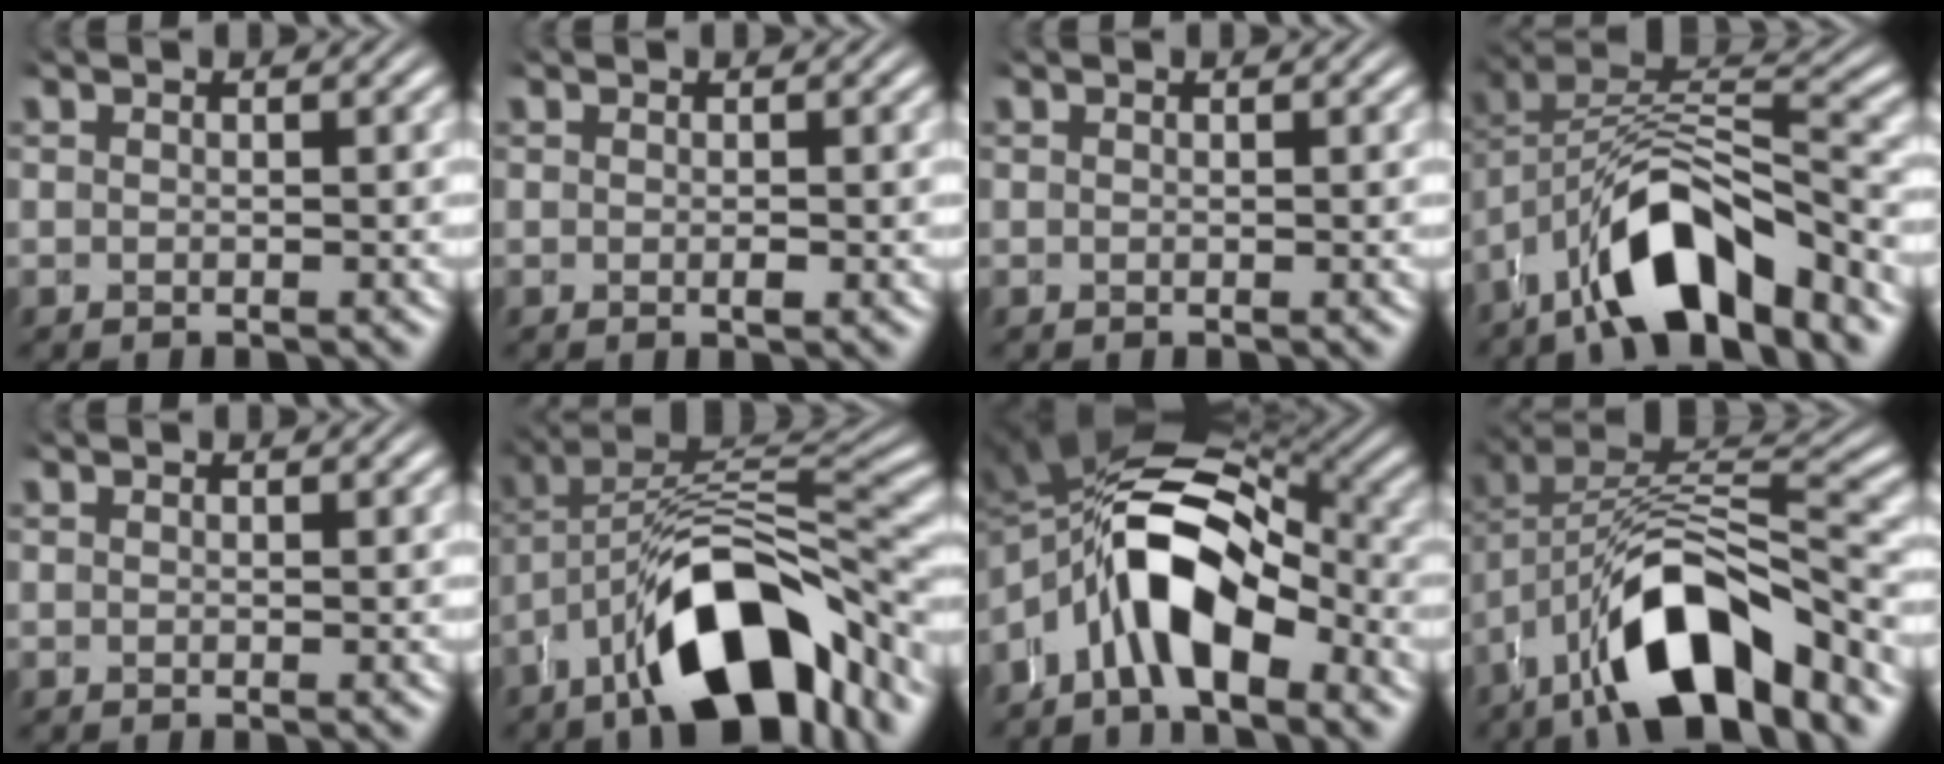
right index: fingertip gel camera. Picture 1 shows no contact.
{"total": 0.9, "force": [0.7, 0.2, 0.4], "torque": [-0.001, 0.007, 0.007]}
{"total": 0.0}
{"total": 7.3, "force": [-2.0, 3.8, 5.9], "torque": [-0.104, -0.006, -0.029]}
{"total": 0.5, "force": [0.5, -0.1, 0.0], "torque": [0.003, 0.002, 0.007]}
{"total": 9.9, "force": [-1.9, 4.0, 8.8], "torque": [-0.126, -0.003, -0.022]}
{"total": 14.9, "force": [1.9, 9.2, 11.6], "torque": [-0.209, -0.003, 0.024]}
{"total": 8.5, "force": [-2.0, 3.6, 7.4], "torque": [-0.123, -0.009, -0.024]}